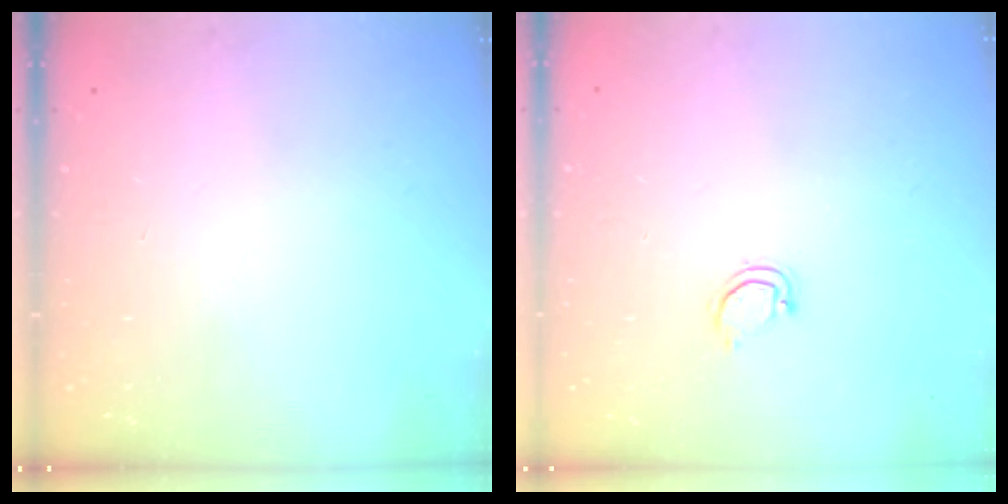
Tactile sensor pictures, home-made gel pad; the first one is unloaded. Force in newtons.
{"total": 3.1, "press": 3.1, "slide": 0.2}